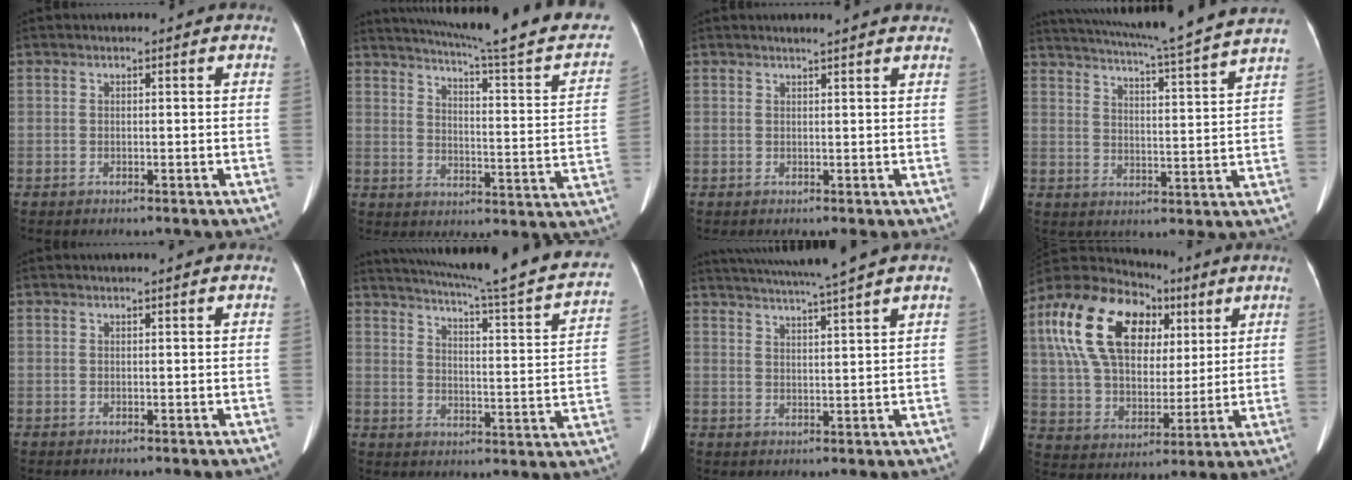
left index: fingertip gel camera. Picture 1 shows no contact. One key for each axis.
{"total": 25.1, "fx": 21.3, "fy": 1.4, "fz": 13.3, "tx": -0.190, "ty": -0.041, "tz": 0.262}
{"total": 4.9, "fx": 4.4, "fy": 0.4, "fz": 2.0, "tx": -0.027, "ty": 0.013, "tz": 0.045}
{"total": 18.8, "fx": 16.8, "fy": -1.7, "fz": 8.4, "tx": -0.147, "ty": -0.024, "tz": 0.227}
{"total": 0.9, "fx": 0.8, "fy": -0.2, "fz": 0.4, "tx": -0.002, "ty": 0.008, "tz": 0.016}
{"total": 28.0, "fx": 24.2, "fy": 1.9, "fz": 14.1, "tx": -0.213, "ty": -0.046, "tz": 0.300}
{"total": 10.6, "fx": 9.2, "fy": -1.9, "fz": 4.9, "tx": -0.083, "ty": 0.002, "tz": 0.138}
{"total": 19.4, "fx": 7.3, "fy": 12.0, "fz": 13.3, "tx": -0.286, "ty": 0.048, "tz": 0.129}